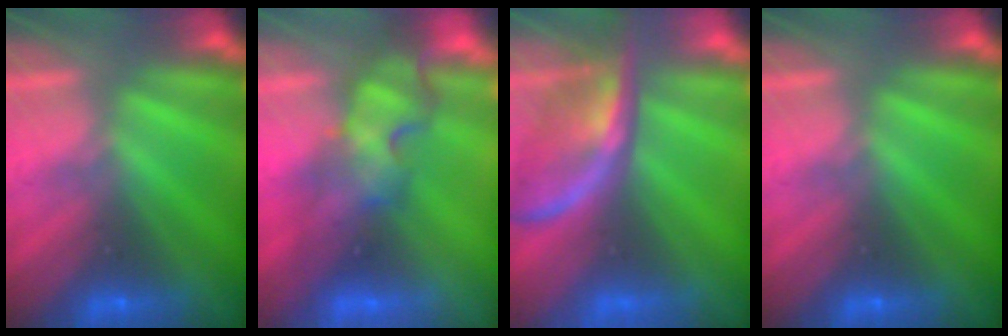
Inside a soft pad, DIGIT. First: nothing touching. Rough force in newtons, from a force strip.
{"total": 4.4}
{"total": 2.3}
{"total": 0.0}